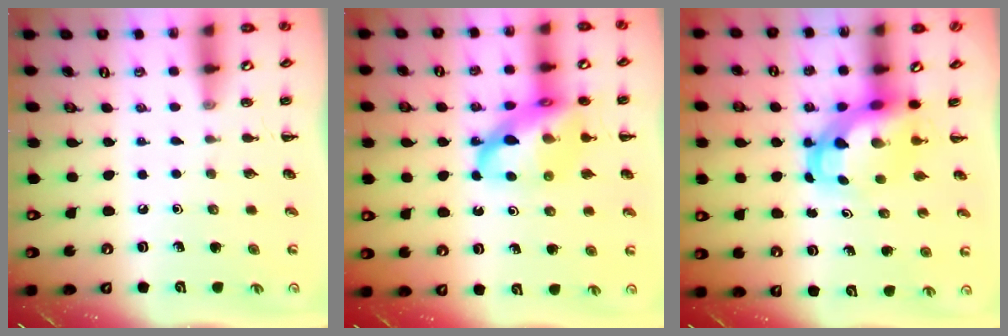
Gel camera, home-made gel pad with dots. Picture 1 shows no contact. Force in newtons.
{"total": 18.3, "press": 18.0, "slide": 3.6}
{"total": 5.5, "press": 5.3, "slide": 1.4}